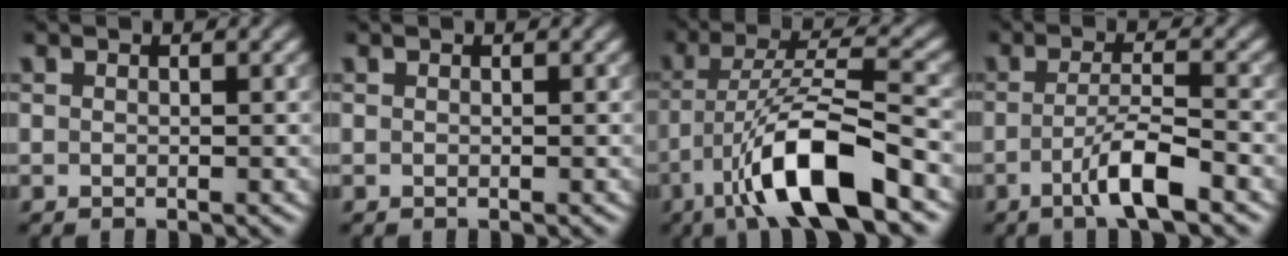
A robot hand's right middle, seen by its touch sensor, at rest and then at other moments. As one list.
[{"total": 0.0}, {"total": 10.1, "force": [-5.3, 2.3, 8.3], "torque": [-0.147, 0.010, -0.099]}, {"total": 4.4, "force": [-2.0, 0.7, 3.8], "torque": [-0.066, 0.009, -0.043]}]